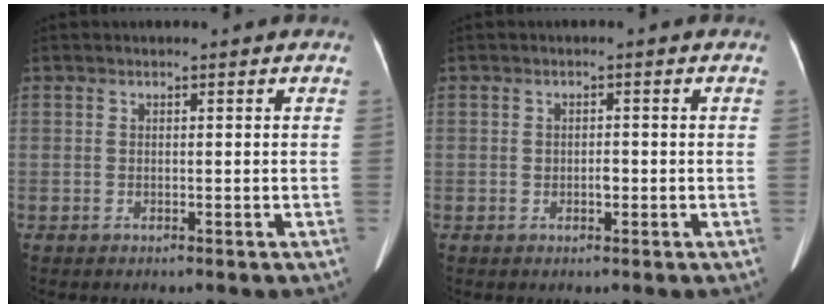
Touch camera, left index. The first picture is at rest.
{"total": 1.3, "force": [-0.4, 0.7, 1.0], "torque": [-0.017, 0.001, -0.006]}